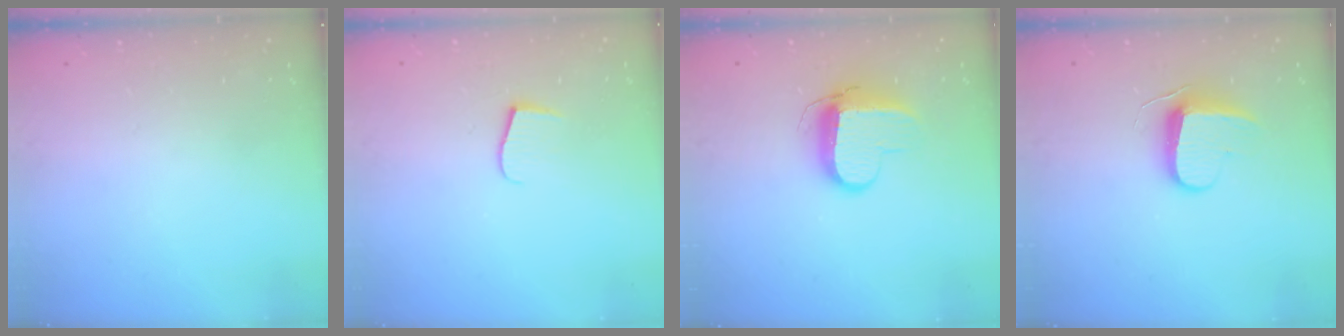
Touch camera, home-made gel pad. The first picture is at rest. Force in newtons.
{"total": 5.9, "press": 5.9, "slide": 0.4}
{"total": 9.5, "press": 9.5, "slide": 0.8}
{"total": 8.7, "press": 8.7, "slide": 0.7}